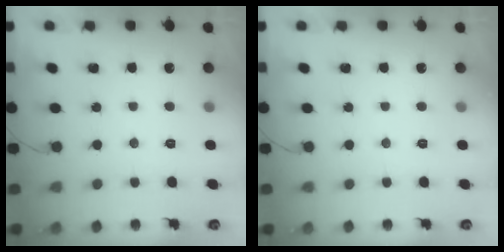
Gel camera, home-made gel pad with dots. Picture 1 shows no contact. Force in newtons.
{"total": 0.0}